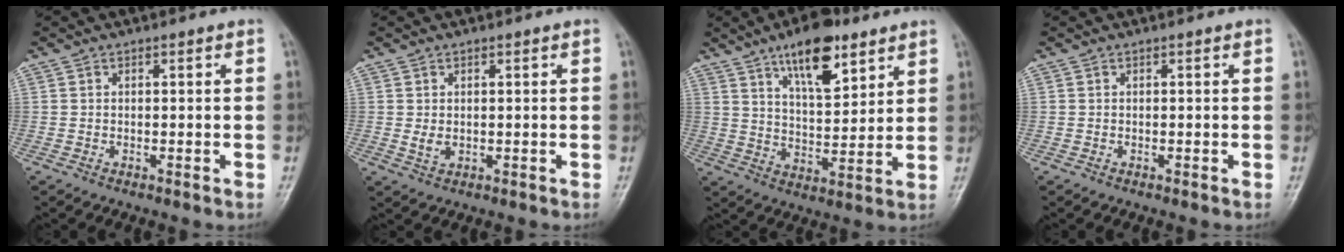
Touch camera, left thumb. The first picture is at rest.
{"total": 2.1, "force": [0.3, 1.5, 1.5], "torque": [-0.021, -0.007, 0.011]}
{"total": 13.1, "force": [8.0, 5.2, 9.0], "torque": [-0.117, -0.046, 0.133]}
{"total": 0.0}